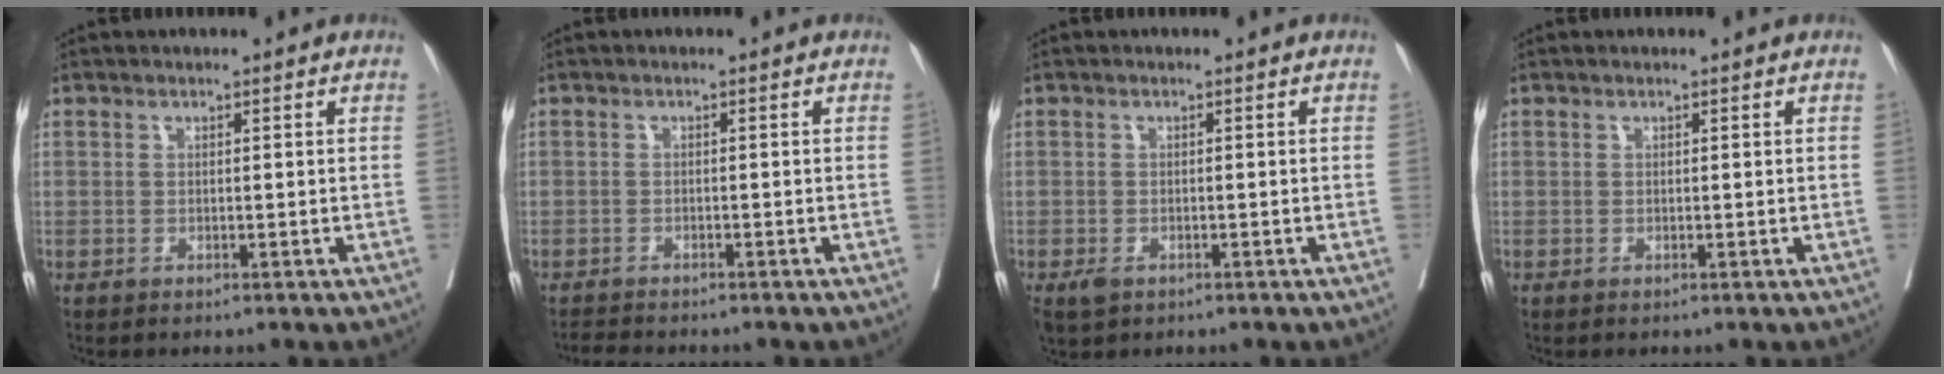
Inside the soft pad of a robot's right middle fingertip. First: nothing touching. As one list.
[{"total": 3.0, "force": [-2.9, 0.2, 0.7], "torque": [-0.012, -0.012, -0.046]}, {"total": 2.2, "force": [-1.2, 1.3, 1.2], "torque": [-0.025, -0.004, -0.014]}, {"total": 0.0}]